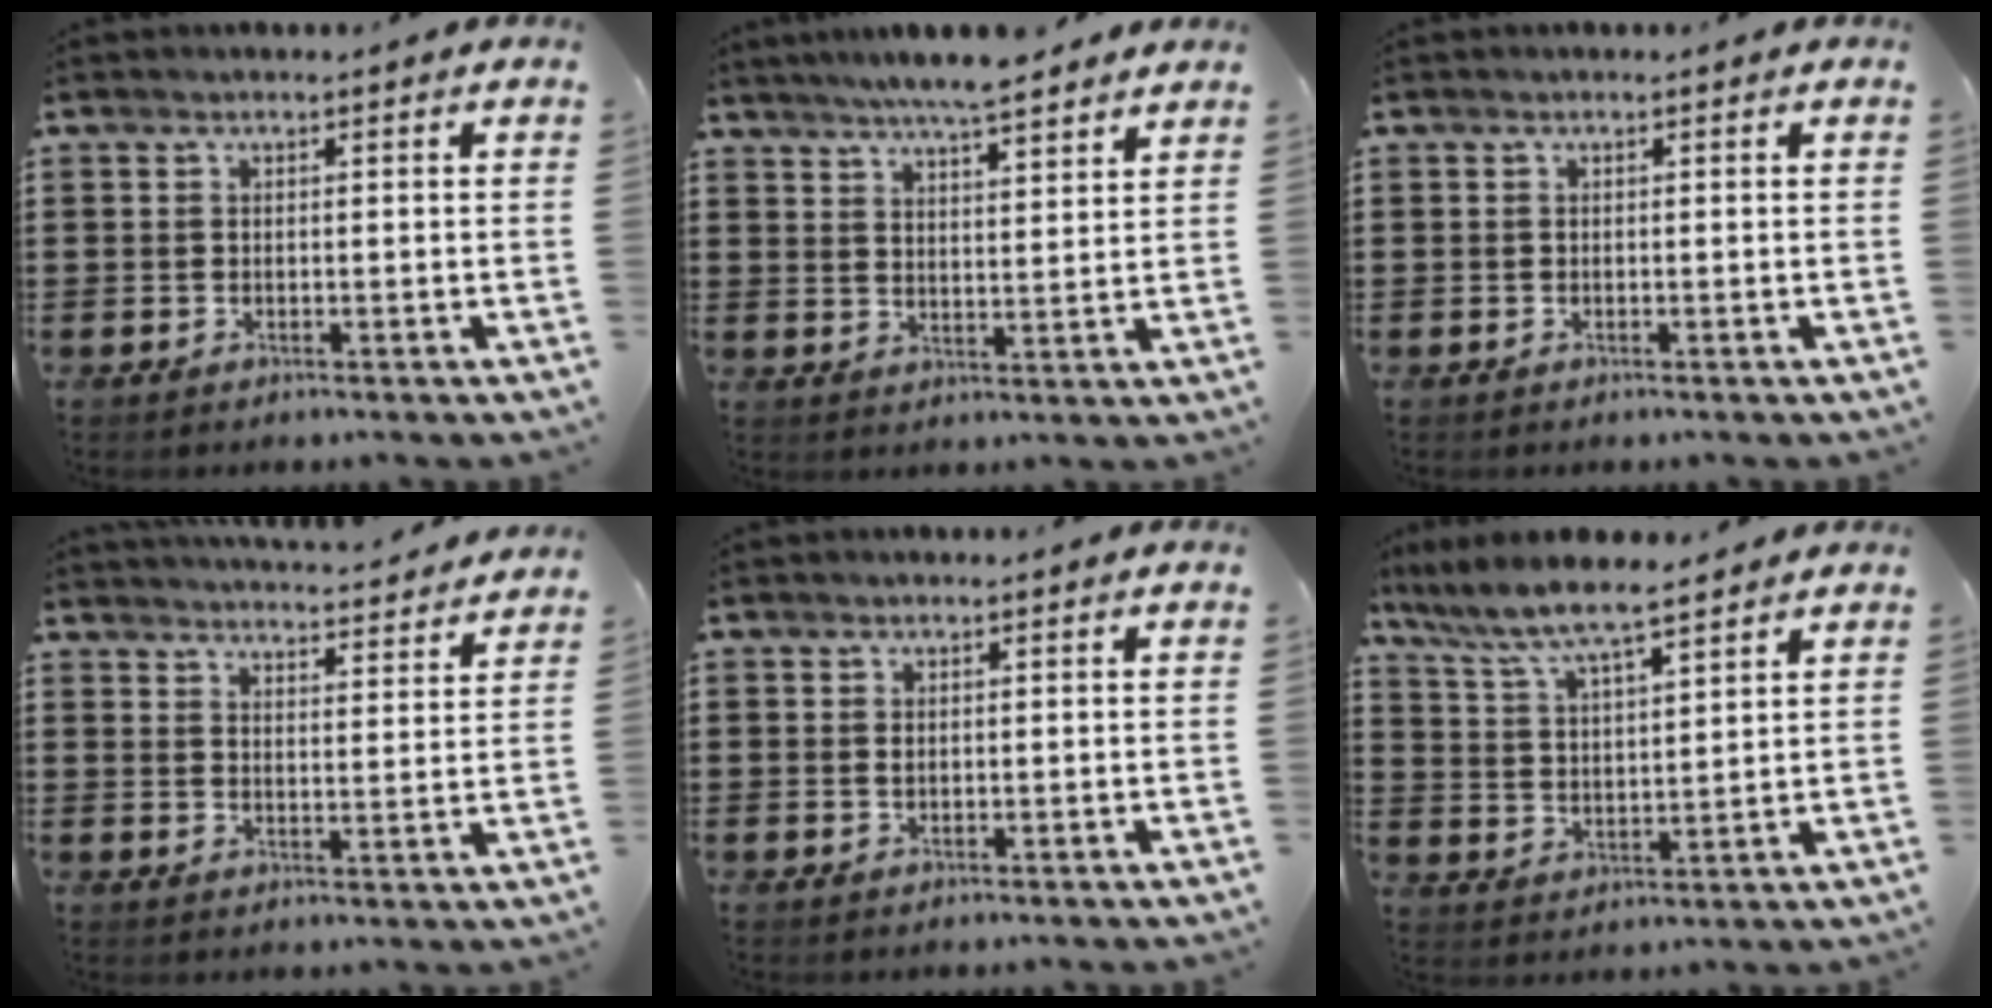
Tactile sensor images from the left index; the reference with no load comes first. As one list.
[{"total": 5.2, "force": [4.9, -0.2, 1.7], "torque": [-0.050, -0.015, 0.087]}, {"total": 0.0}, {"total": 4.2, "force": [4.2, -0.4, 0.0], "torque": [-0.009, -0.034, 0.072]}, {"total": 0.6, "force": [0.1, 0.4, 0.5], "torque": [-0.012, 0.000, 0.002]}, {"total": 6.7, "force": [5.9, 0.7, 3.0], "torque": [-0.083, -0.025, 0.102]}]